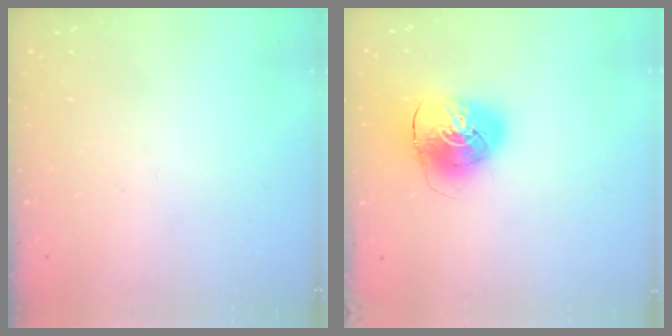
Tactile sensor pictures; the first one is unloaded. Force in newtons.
{"total": 10.8, "press": 10.6, "slide": 1.8}